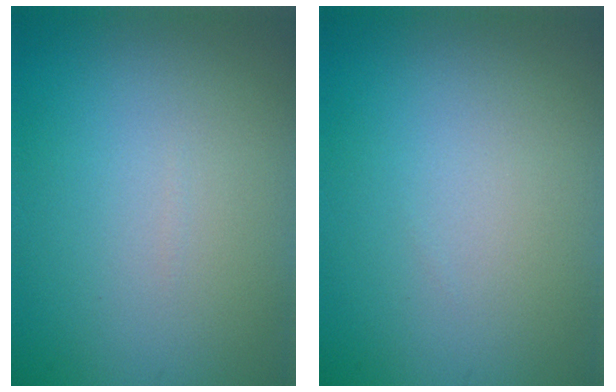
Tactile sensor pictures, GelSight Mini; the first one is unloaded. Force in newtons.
{"total": 0.0}